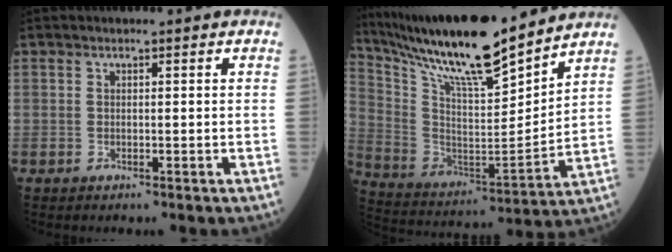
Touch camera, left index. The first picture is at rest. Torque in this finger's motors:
{"motor_torque": [0.46, -0.72, 0.36, 0.09]}